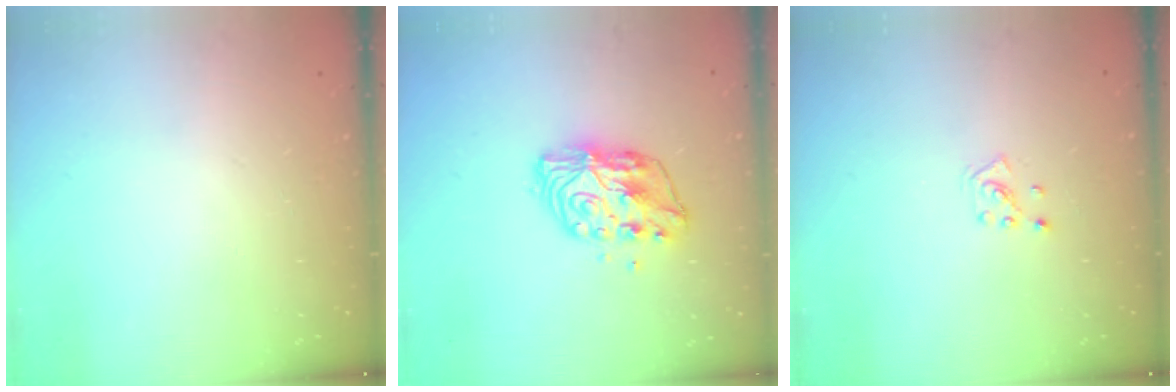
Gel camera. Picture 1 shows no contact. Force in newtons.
{"total": 9.8, "press": 9.8, "slide": 0.7}
{"total": 2.2, "press": 2.2, "slide": 0.3}